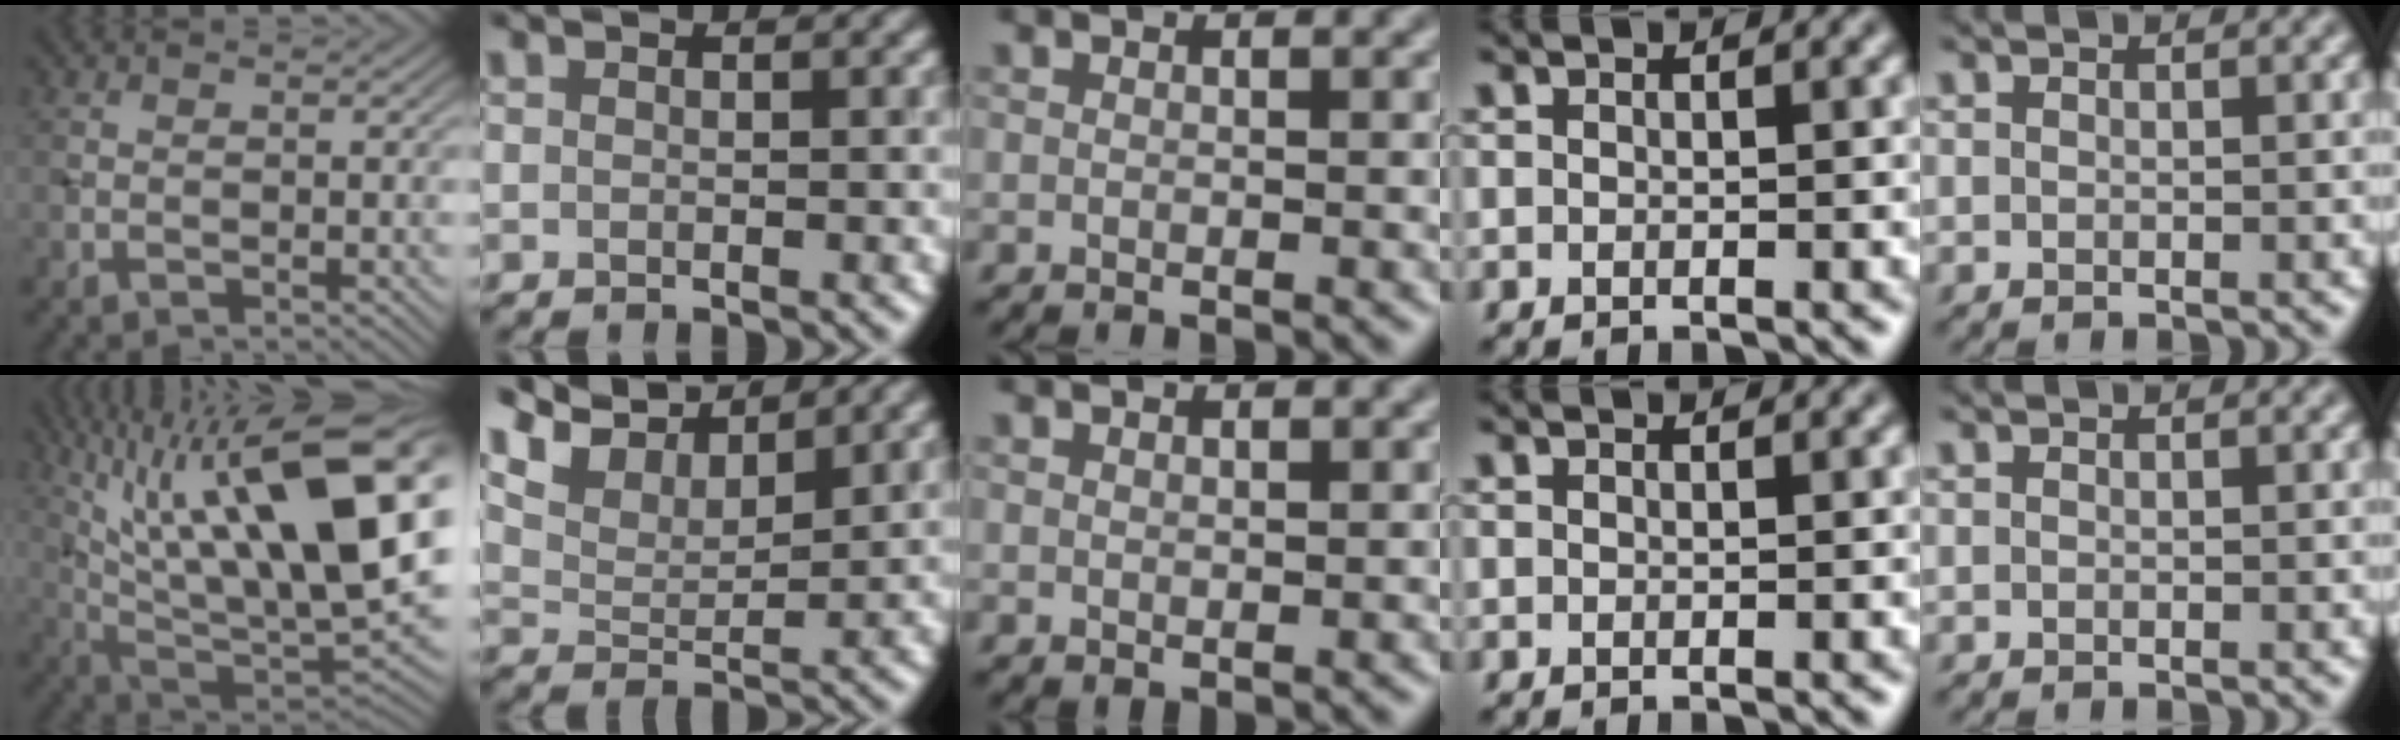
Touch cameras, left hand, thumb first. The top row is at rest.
{"thumb": {"total": 21.3, "force": [7.8, 7.4, 18.4], "torque": [-0.314, 0.028, 0.138]}, "index": {"total": 6.6, "force": [6.0, 1.5, 2.3], "torque": [-0.057, 0.017, 0.099]}, "middle": {"total": 0.7, "force": [0.5, 0.3, 0.4], "torque": [-0.008, -0.001, 0.011]}, "ring": {"total": 0.8, "force": [0.8, 0.0, 0.2], "torque": [-0.007, -0.005, 0.006]}}